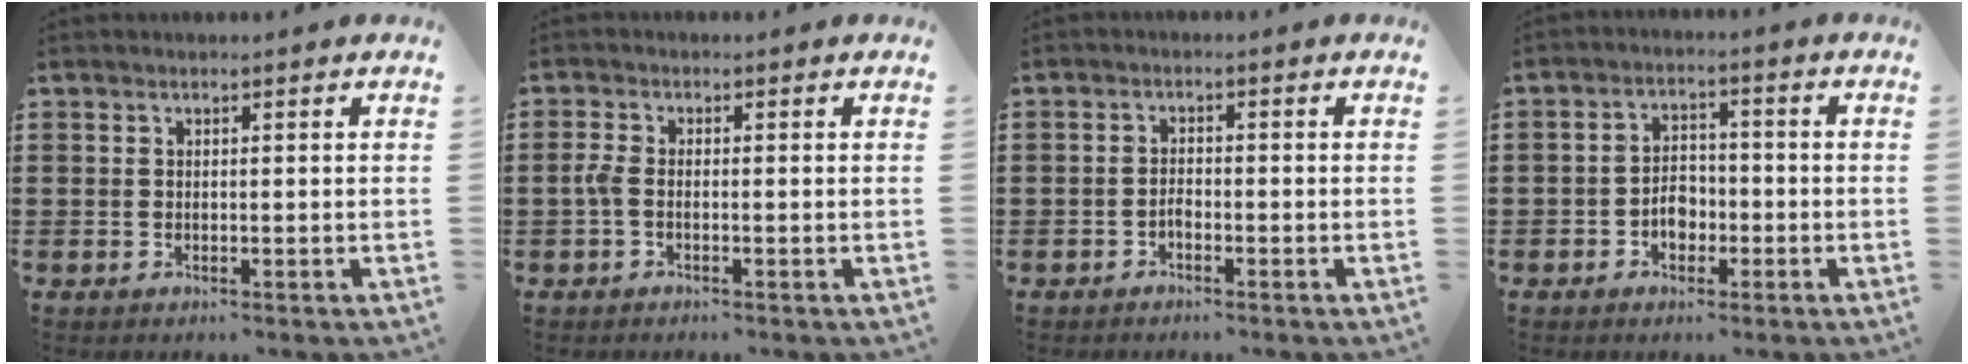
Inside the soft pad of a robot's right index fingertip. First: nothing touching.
{"total": 2.0, "force": [-0.6, 0.8, 1.7], "torque": [-0.050, -0.005, -0.016]}
{"total": 1.3, "force": [-0.9, 0.6, 0.7], "torque": [-0.016, -0.001, -0.017]}
{"total": 3.7, "force": [-1.5, 2.7, 2.1], "torque": [-0.035, 0.002, -0.031]}